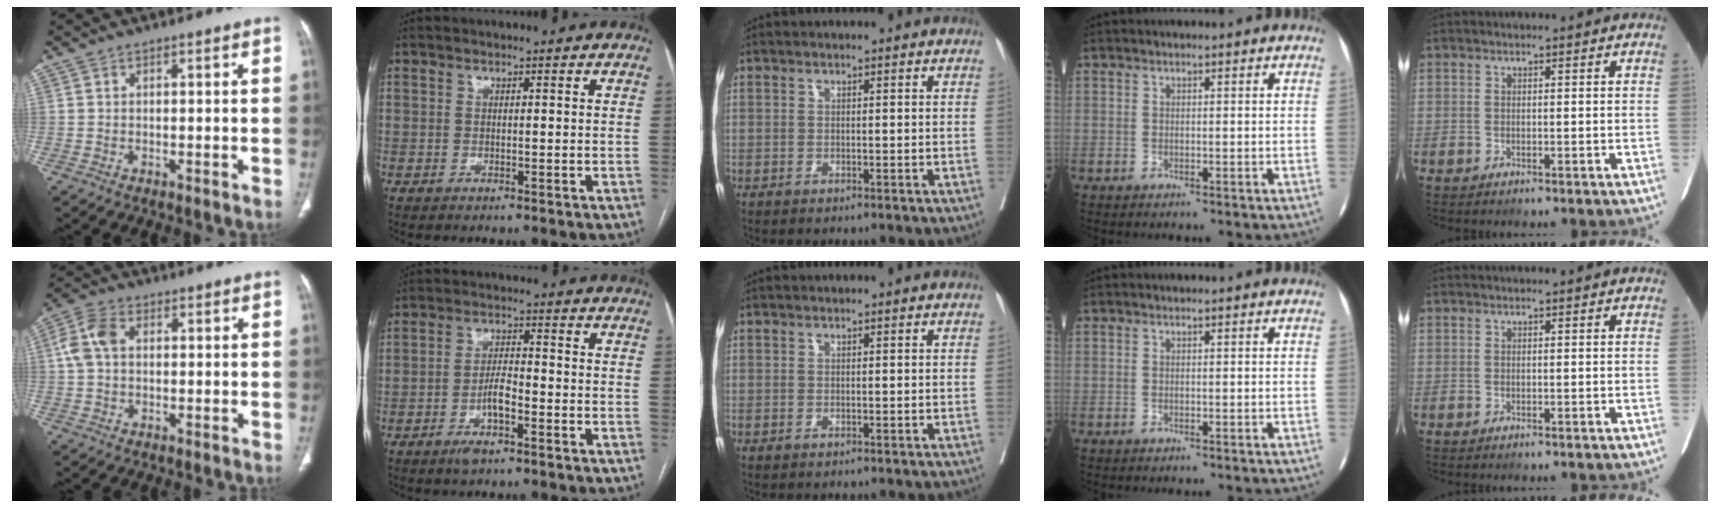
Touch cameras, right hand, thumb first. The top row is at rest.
{"thumb": {"total": 6.1, "force": [0.9, 4.0, 4.5], "torque": [-0.100, 0.021, 0.013]}, "index": {"total": 4.8, "force": [-2.2, 1.1, 4.1], "torque": [-0.084, 0.003, -0.041]}}